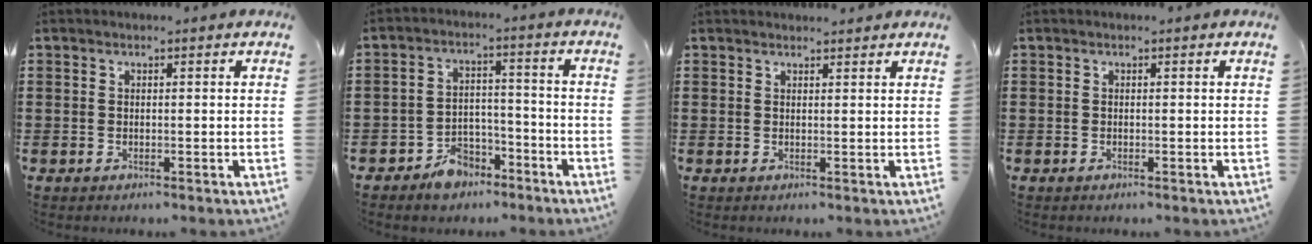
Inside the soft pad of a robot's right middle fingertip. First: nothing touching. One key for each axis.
{"total": 5.0, "fx": -4.4, "fy": 2.2, "fz": 1.0, "tx": -0.019, "ty": 0.017, "tz": -0.085}
{"total": 1.2, "fx": 1.2, "fy": -0.1, "fz": 0.1, "tx": -0.004, "ty": -0.003, "tz": 0.023}
{"total": 0.0}